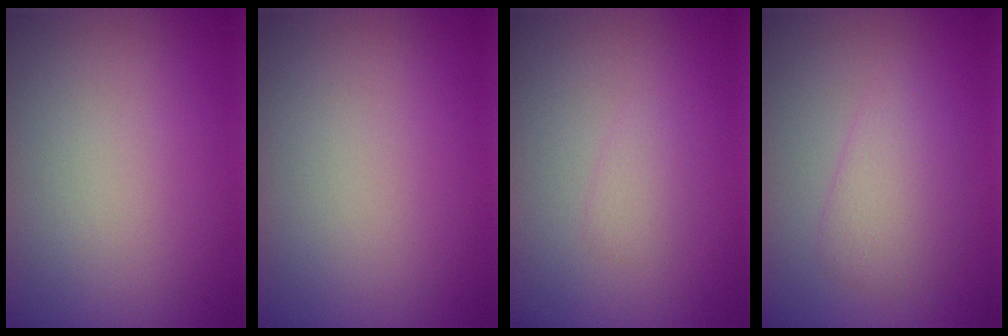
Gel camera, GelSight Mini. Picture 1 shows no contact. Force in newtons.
{"total": 0.0}
{"total": 1.0, "press": 1.0, "slide": 0.1}
{"total": 2.6, "press": 2.6, "slide": 0.1}